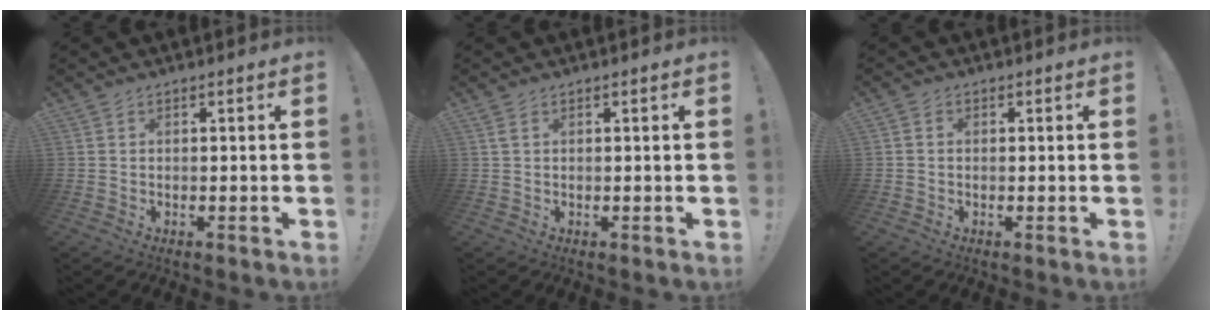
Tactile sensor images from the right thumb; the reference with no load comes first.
{"total": 1.4, "force": [0.7, 0.5, 1.1], "torque": [-0.022, 0.002, 0.012]}
{"total": 1.1, "force": [-0.4, 0.9, 0.5], "torque": [-0.013, 0.005, -0.006]}